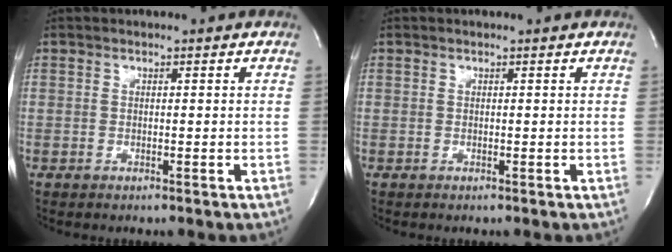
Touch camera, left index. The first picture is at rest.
{"total": 0.0}